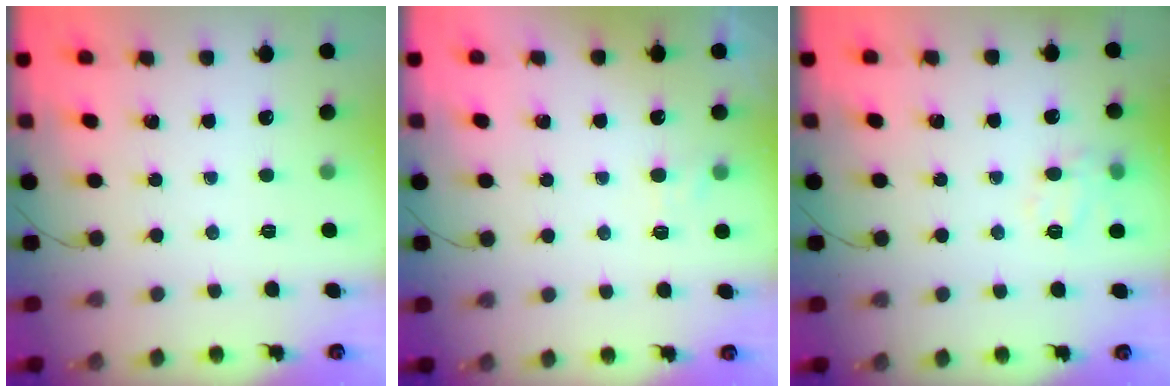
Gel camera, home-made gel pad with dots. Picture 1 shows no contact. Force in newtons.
{"total": 4.3, "press": 4.1, "slide": 1.4}
{"total": 9.8, "press": 9.7, "slide": 1.2}